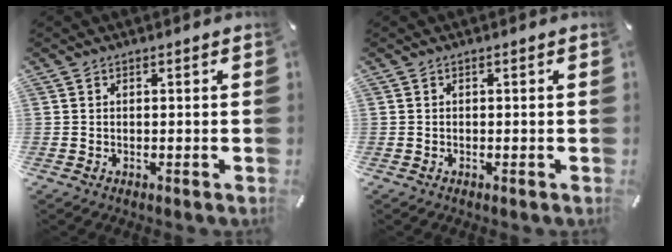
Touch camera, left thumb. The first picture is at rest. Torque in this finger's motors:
{"motor_torque": [0.00, 0.00, 0.03, -0.03, 0.00]}